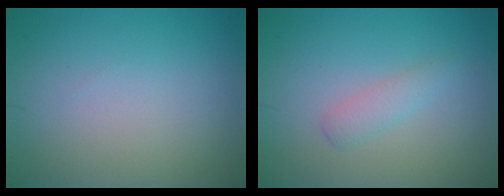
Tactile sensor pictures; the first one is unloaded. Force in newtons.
{"total": 1.5, "press": 1.5, "slide": 0.1}